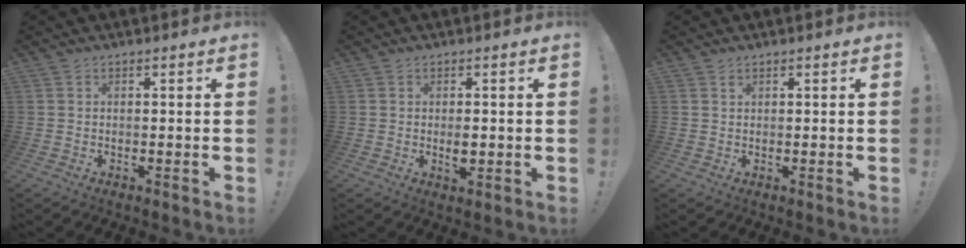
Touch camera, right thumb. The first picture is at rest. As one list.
[{"total": 2.9, "force": [-0.3, 1.5, 2.5], "torque": [-0.031, -0.002, -0.006]}, {"total": 0.8, "force": [0.6, 0.3, 0.4], "torque": [-0.002, -0.004, 0.011]}]